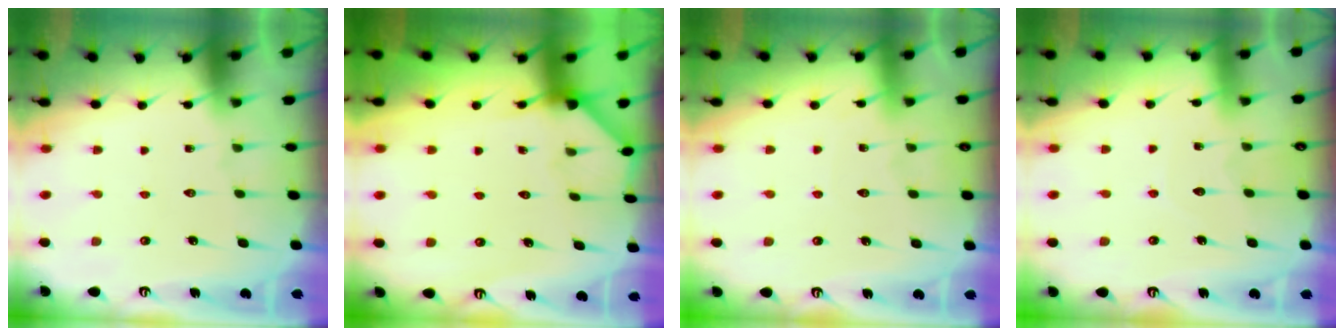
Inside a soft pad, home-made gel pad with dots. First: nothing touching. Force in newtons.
{"total": 2.9, "press": 2.9, "slide": 0.2}
{"total": 3.4, "press": 3.4, "slide": 0.4}
{"total": 4.3, "press": 4.3, "slide": 0.4}